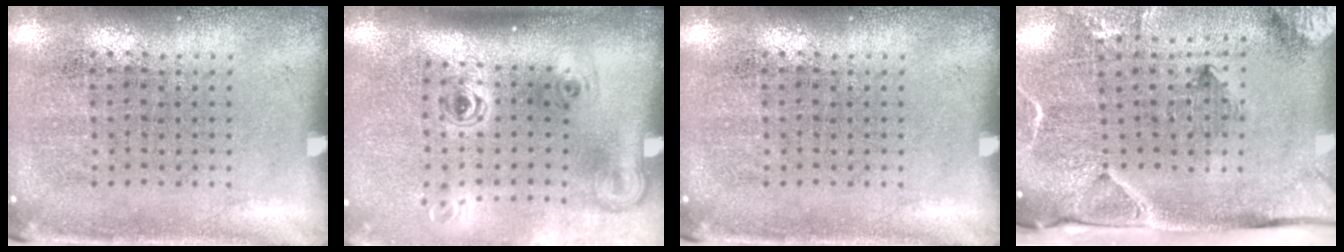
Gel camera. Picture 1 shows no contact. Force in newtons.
{"total": 2.2, "press": 1.5, "slide": 1.6}
{"total": 0.0}
{"total": 3.3, "press": 2.3, "slide": 2.3}